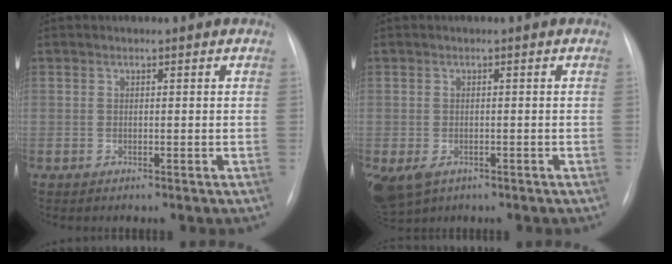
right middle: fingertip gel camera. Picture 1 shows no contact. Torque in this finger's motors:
{"motor_torque": [0.81, -0.82, 0.27, 0.08]}